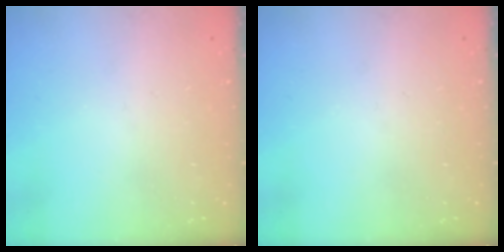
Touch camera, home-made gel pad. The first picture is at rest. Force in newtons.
{"total": 0.0}